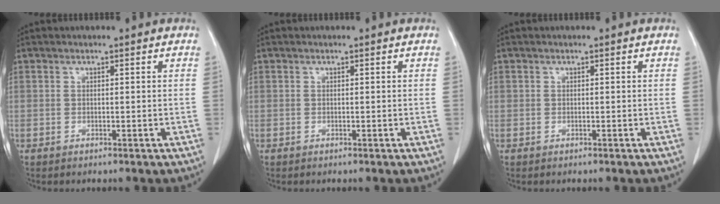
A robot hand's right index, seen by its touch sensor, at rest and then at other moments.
{"total": 0.0}
{"total": 0.0}